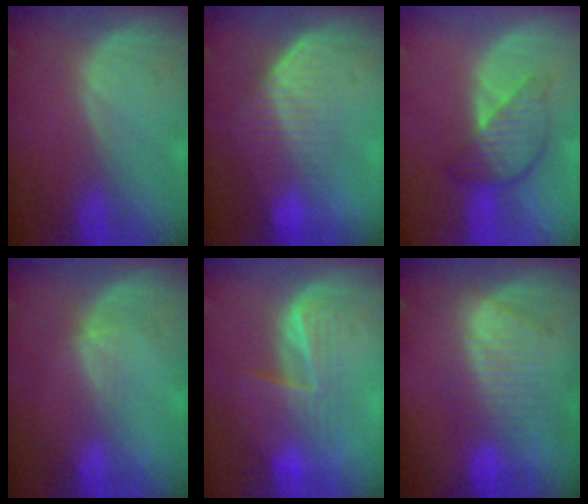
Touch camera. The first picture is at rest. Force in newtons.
{"total": 7.1, "press": 6.2, "slide": 3.3}
{"total": 5.6, "press": 5.6, "slide": 0.3}
{"total": 2.1, "press": 1.7, "slide": 1.2}
{"total": 6.6, "press": 6.2, "slide": 2.1}
{"total": 7.4, "press": 7.3, "slide": 1.3}